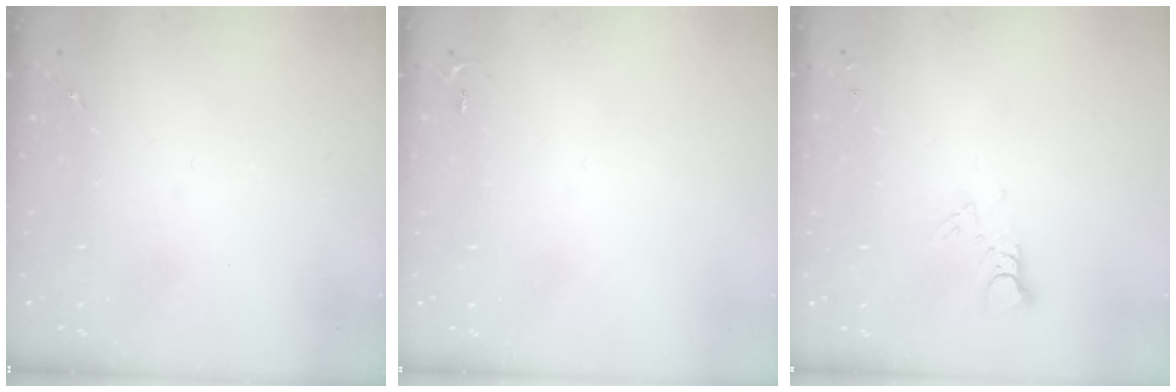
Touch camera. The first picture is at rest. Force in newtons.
{"total": 2.6, "press": 2.6, "slide": 0.4}
{"total": 2.9, "press": 2.9, "slide": 0.2}